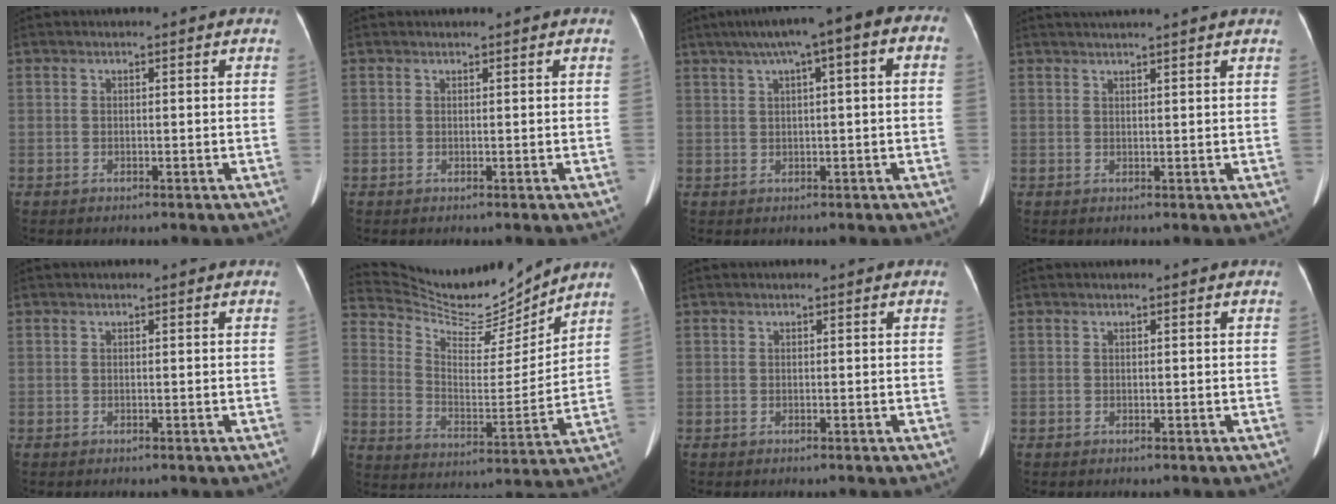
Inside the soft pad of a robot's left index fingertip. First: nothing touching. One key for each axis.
{"total": 0.0}
{"total": 11.5, "fx": 4.6, "fy": 2.1, "fz": 10.3, "tx": -0.147, "ty": 0.051, "tz": 0.056}
{"total": 7.4, "fx": 6.6, "fy": -0.6, "fz": 3.2, "tx": -0.045, "ty": 0.032, "tz": 0.078}
{"total": 0.0}
{"total": 15.1, "fx": 14.6, "fy": 2.0, "fz": 3.2, "tx": -0.073, "ty": -0.018, "tz": 0.243}
{"total": 0.0}
{"total": 0.0}